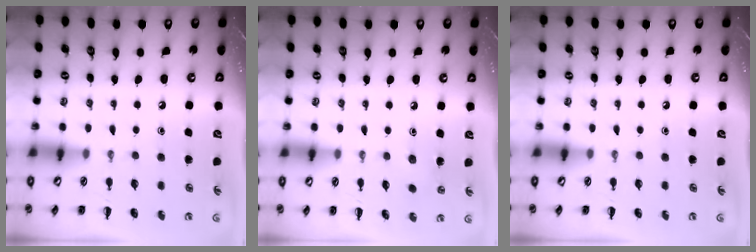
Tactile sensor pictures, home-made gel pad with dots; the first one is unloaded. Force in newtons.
{"total": 3.0, "press": 2.9, "slide": 0.9}
{"total": 0.0}